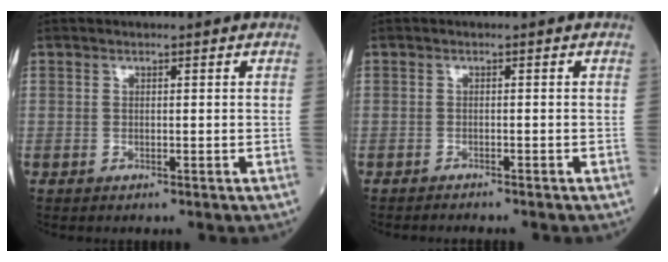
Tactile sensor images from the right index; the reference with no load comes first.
{"total": 2.6, "force": [-2.4, 0.1, 0.9], "torque": [-0.015, -0.003, -0.030]}